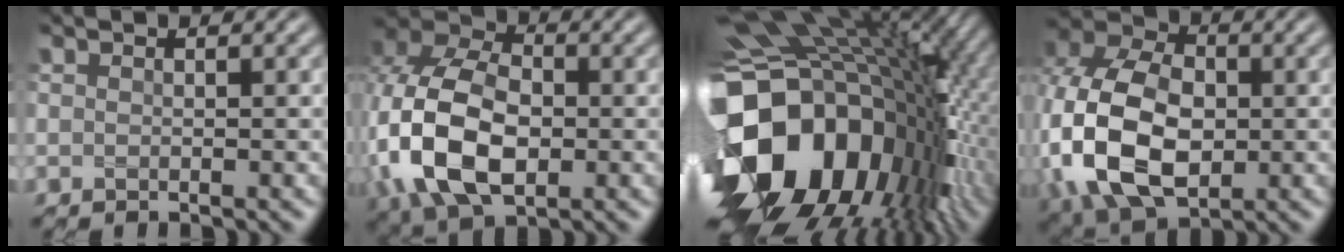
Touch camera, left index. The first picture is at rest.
{"total": 13.5, "force": [-2.2, 9.1, 9.6], "torque": [-0.233, -0.015, -0.050]}
{"total": 19.8, "force": [-2.6, 13.2, 14.5], "torque": [-0.297, -0.025, -0.039]}
{"total": 15.2, "force": [-2.0, 10.5, 10.8], "torque": [-0.250, -0.018, -0.035]}